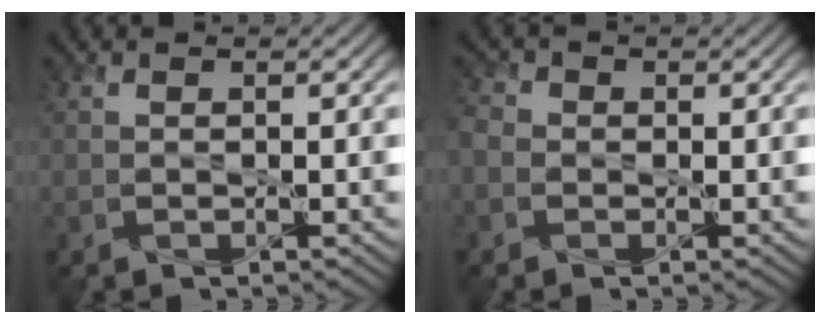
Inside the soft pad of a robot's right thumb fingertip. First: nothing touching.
{"total": 2.6, "force": [-0.7, 2.2, 1.1], "torque": [-0.032, 0.002, -0.023]}